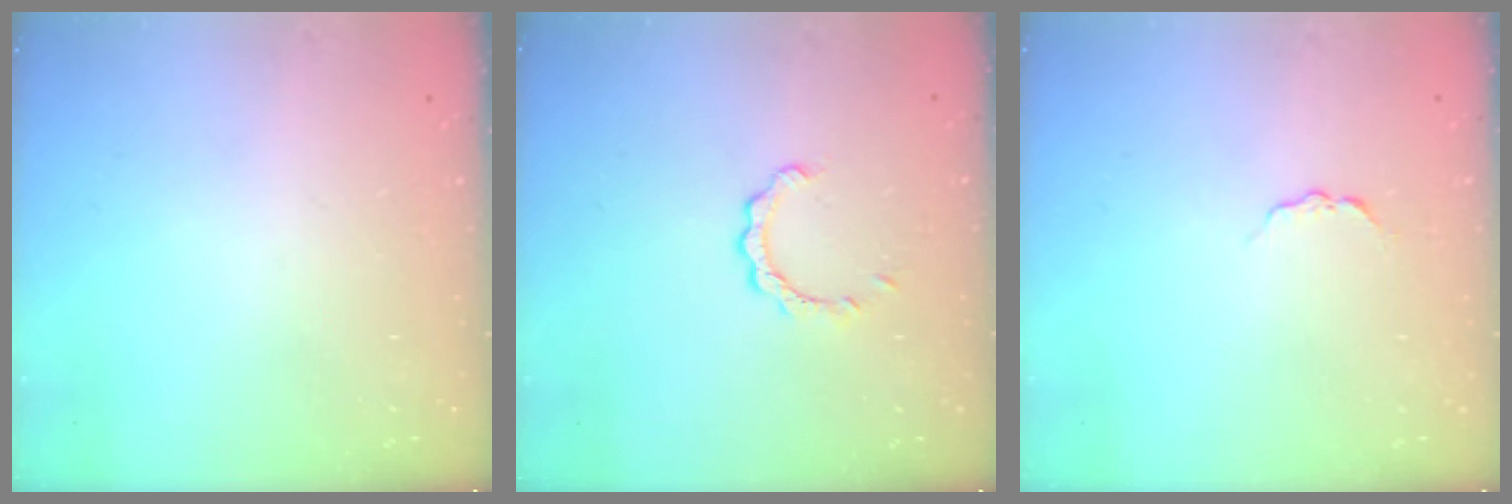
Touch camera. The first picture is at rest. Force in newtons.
{"total": 2.1, "press": 2.1, "slide": 0.2}
{"total": 3.1, "press": 3.1, "slide": 0.3}